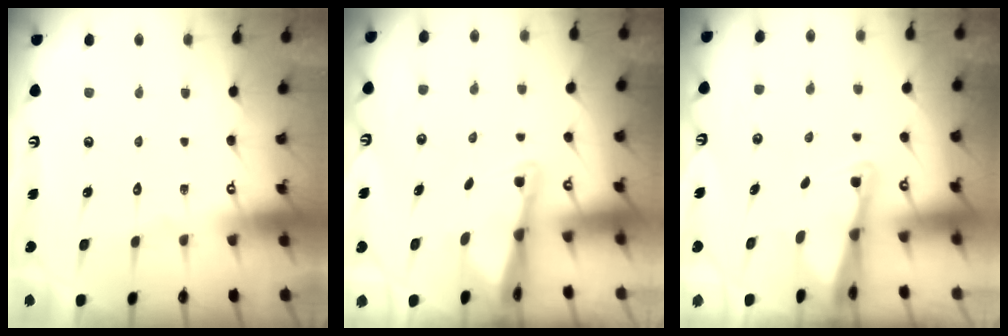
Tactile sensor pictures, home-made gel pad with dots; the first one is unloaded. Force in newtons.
{"total": 3.1, "press": 3.0, "slide": 0.5}
{"total": 2.6, "press": 2.6, "slide": 0.2}